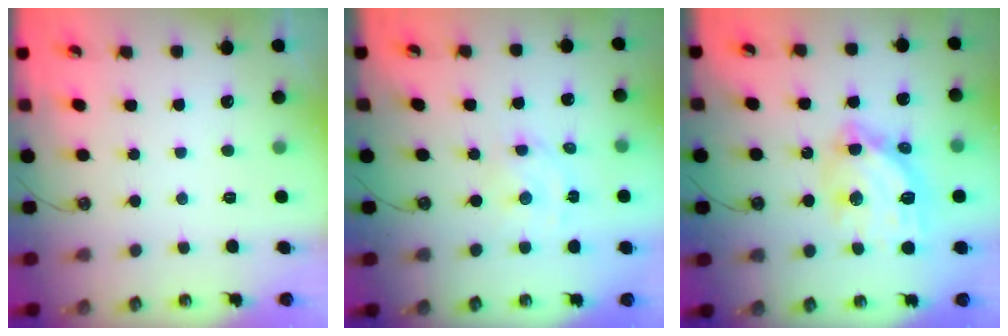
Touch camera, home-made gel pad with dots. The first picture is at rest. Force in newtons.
{"total": 3.4, "press": 3.4, "slide": 0.4}
{"total": 15.1, "press": 15.1, "slide": 1.5}